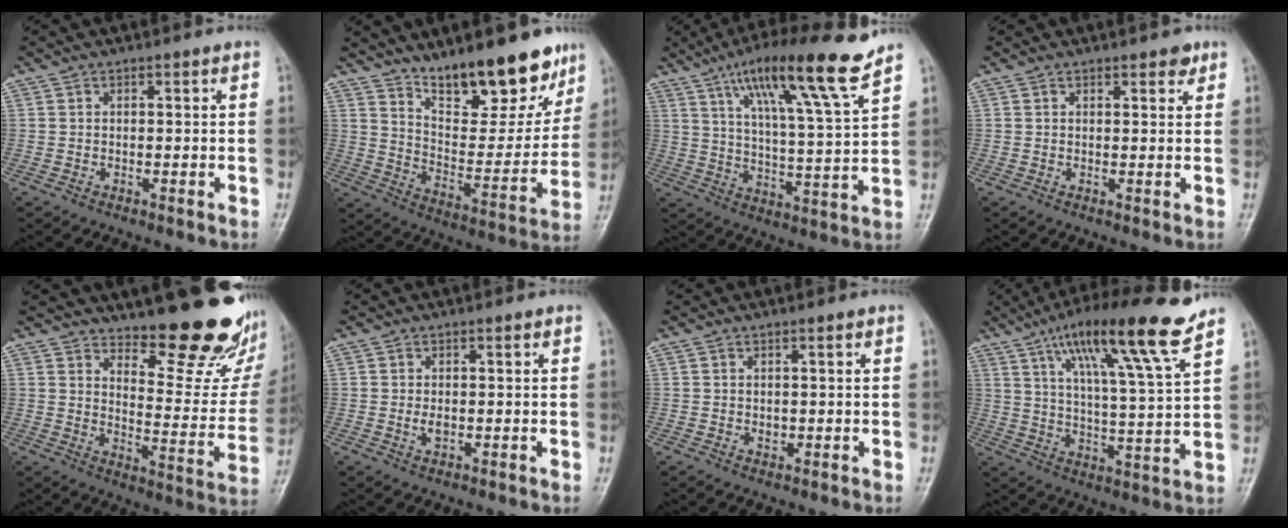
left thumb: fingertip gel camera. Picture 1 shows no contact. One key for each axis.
{"total": 19.5, "fx": 14.1, "fy": 7.1, "fz": 11.4, "tx": -0.116, "ty": -0.095, "tz": 0.227}
{"total": 17.2, "fx": 11.6, "fy": 1.5, "fz": 12.7, "tx": -0.198, "ty": -0.052, "tz": 0.190}
{"total": 2.0, "fx": 1.4, "fy": 1.1, "fz": 1.0, "tx": 0.002, "ty": -0.006, "tz": 0.015}
{"total": 19.7, "fx": 15.2, "fy": 6.1, "fz": 11.0, "tx": -0.101, "ty": -0.129, "tz": 0.203}
{"total": 2.1, "fx": 0.0, "fy": 1.3, "fz": 1.5, "tx": -0.022, "ty": -0.003, "tz": 0.000}
{"total": 1.3, "fx": 0.1, "fy": 1.1, "fz": 0.7, "tx": -0.004, "ty": -0.001, "tz": 0.003}
{"total": 17.6, "fx": 11.6, "fy": 1.5, "fz": 13.2, "tx": -0.206, "ty": -0.049, "tz": 0.188}